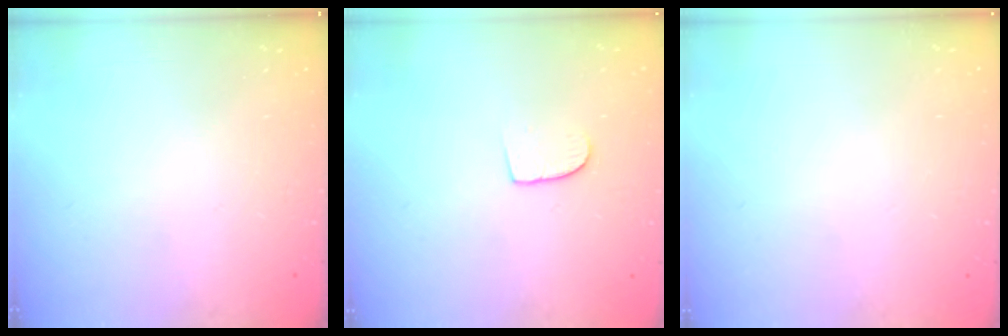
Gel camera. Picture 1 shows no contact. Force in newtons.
{"total": 6.8, "press": 6.7, "slide": 0.5}
{"total": 0.0}